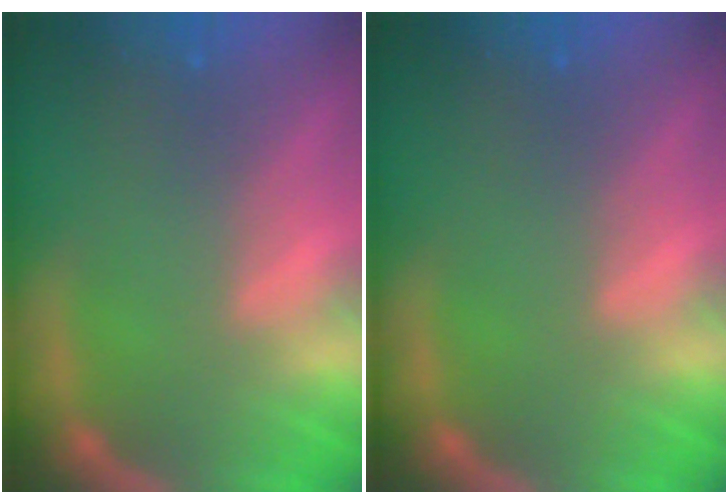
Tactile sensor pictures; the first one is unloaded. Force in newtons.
{"total": 0.0}